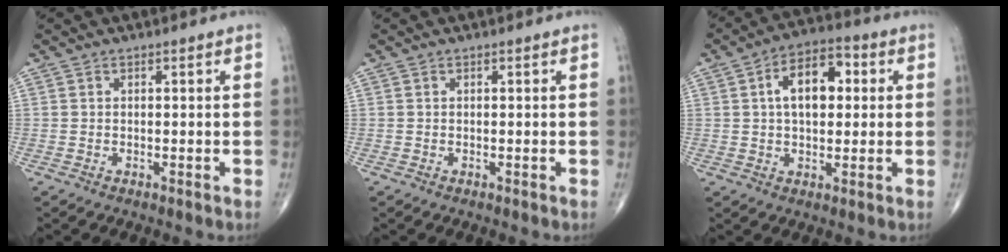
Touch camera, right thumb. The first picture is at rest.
{"total": 0.0}
{"total": 11.0, "force": [2.1, 6.3, 8.8], "torque": [-0.124, 0.019, 0.027]}